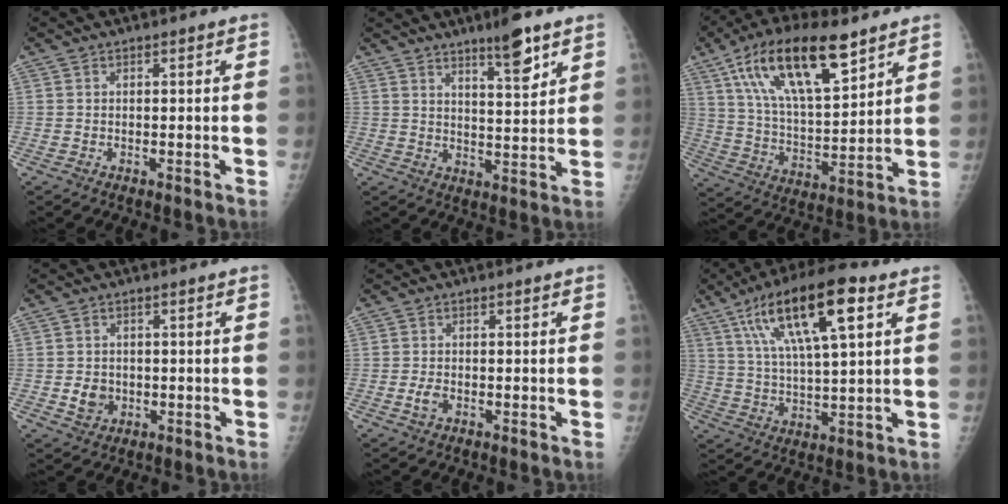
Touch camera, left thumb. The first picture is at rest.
{"total": 7.7, "force": [5.2, 1.3, 5.6], "torque": [-0.078, -0.037, 0.082]}
{"total": 19.7, "force": [10.9, 7.2, 14.8], "torque": [-0.240, -0.033, 0.201]}
{"total": 3.7, "force": [-0.6, 3.2, 1.7], "torque": [-0.017, 0.002, -0.003]}
{"total": 1.9, "force": [-0.7, 1.2, 1.3], "torque": [-0.028, 0.003, -0.014]}
{"total": 18.0, "force": [8.0, 5.2, 15.3], "torque": [-0.261, -0.008, 0.138]}